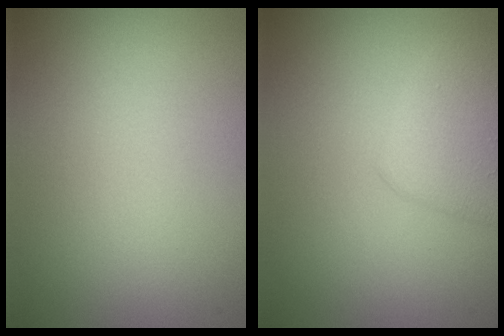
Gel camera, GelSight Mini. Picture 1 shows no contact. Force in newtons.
{"total": 2.9, "press": 2.9, "slide": 0.1}